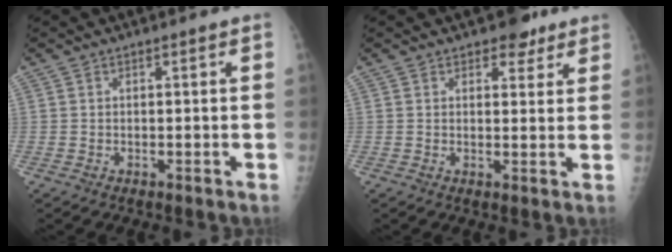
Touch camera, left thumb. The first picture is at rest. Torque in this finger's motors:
{"motor_torque": [0.67, 0.54, 0.18, -0.42, 0.06]}